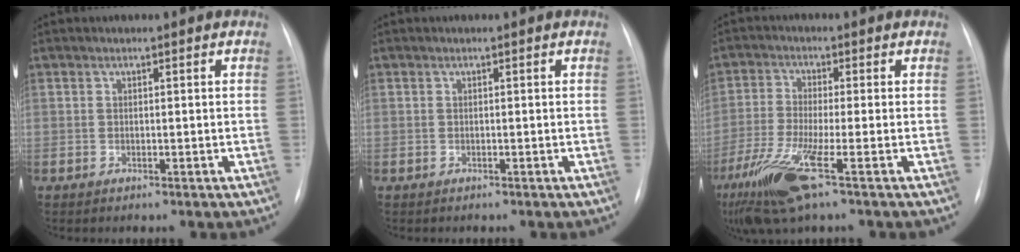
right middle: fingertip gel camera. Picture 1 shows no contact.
{"total": 0.0}
{"total": 10.4, "force": [-5.4, 0.4, 8.9], "torque": [-0.188, -0.029, -0.107]}